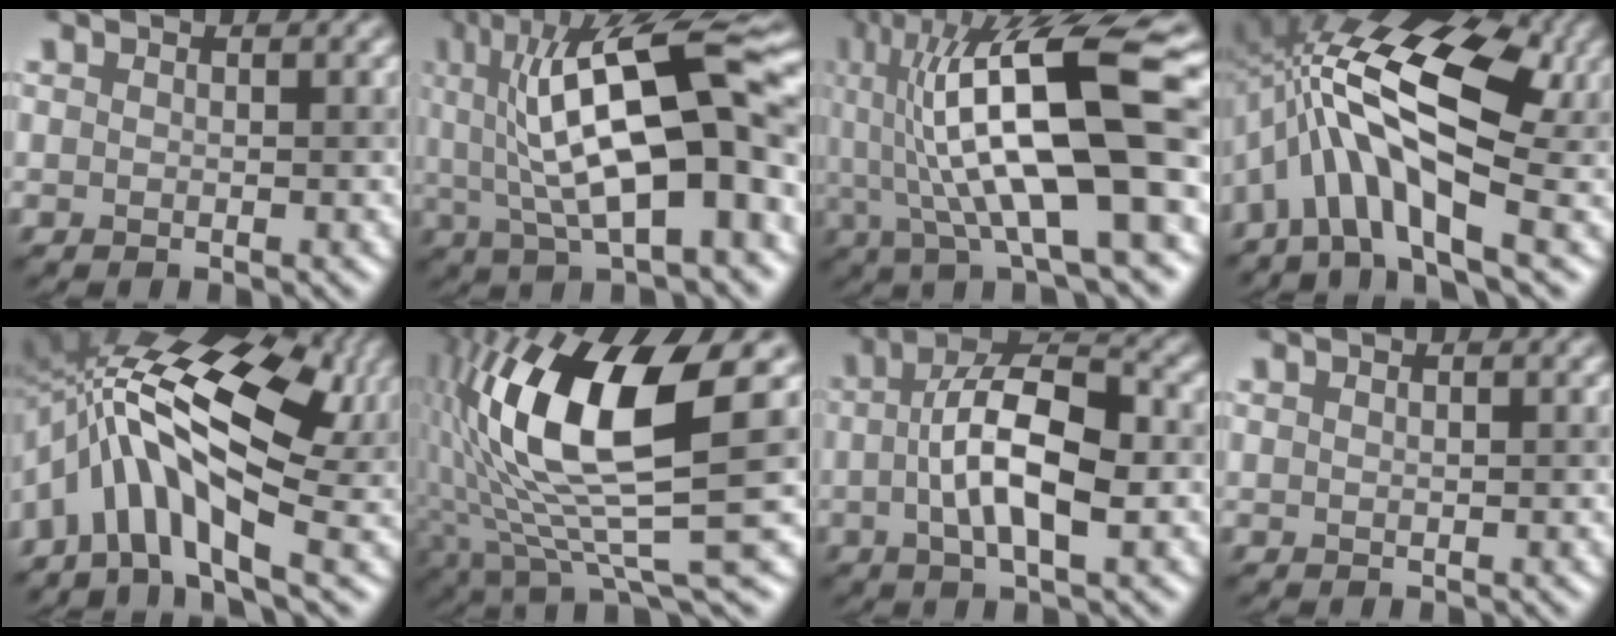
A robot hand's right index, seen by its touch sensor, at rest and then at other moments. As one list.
[{"total": 15.0, "force": [2.5, 4.9, 13.9], "torque": [-0.212, 0.022, 0.033]}, {"total": 14.8, "force": [2.2, 3.9, 14.2], "torque": [-0.247, 0.014, 0.037]}, {"total": 13.3, "force": [-1.1, 5.9, 11.9], "torque": [-0.203, 0.021, -0.030]}, {"total": 13.5, "force": [0.1, 6.4, 11.9], "torque": [-0.202, 0.022, -0.010]}, {"total": 13.5, "force": [3.2, 3.6, 12.6], "torque": [-0.237, 0.003, 0.064]}, {"total": 8.1, "force": [-0.2, 3.1, 7.5], "torque": [-0.133, 0.012, -0.008]}, {"total": 0.7, "force": [0.6, 0.1, 0.3], "torque": [-0.009, 0.003, 0.009]}]